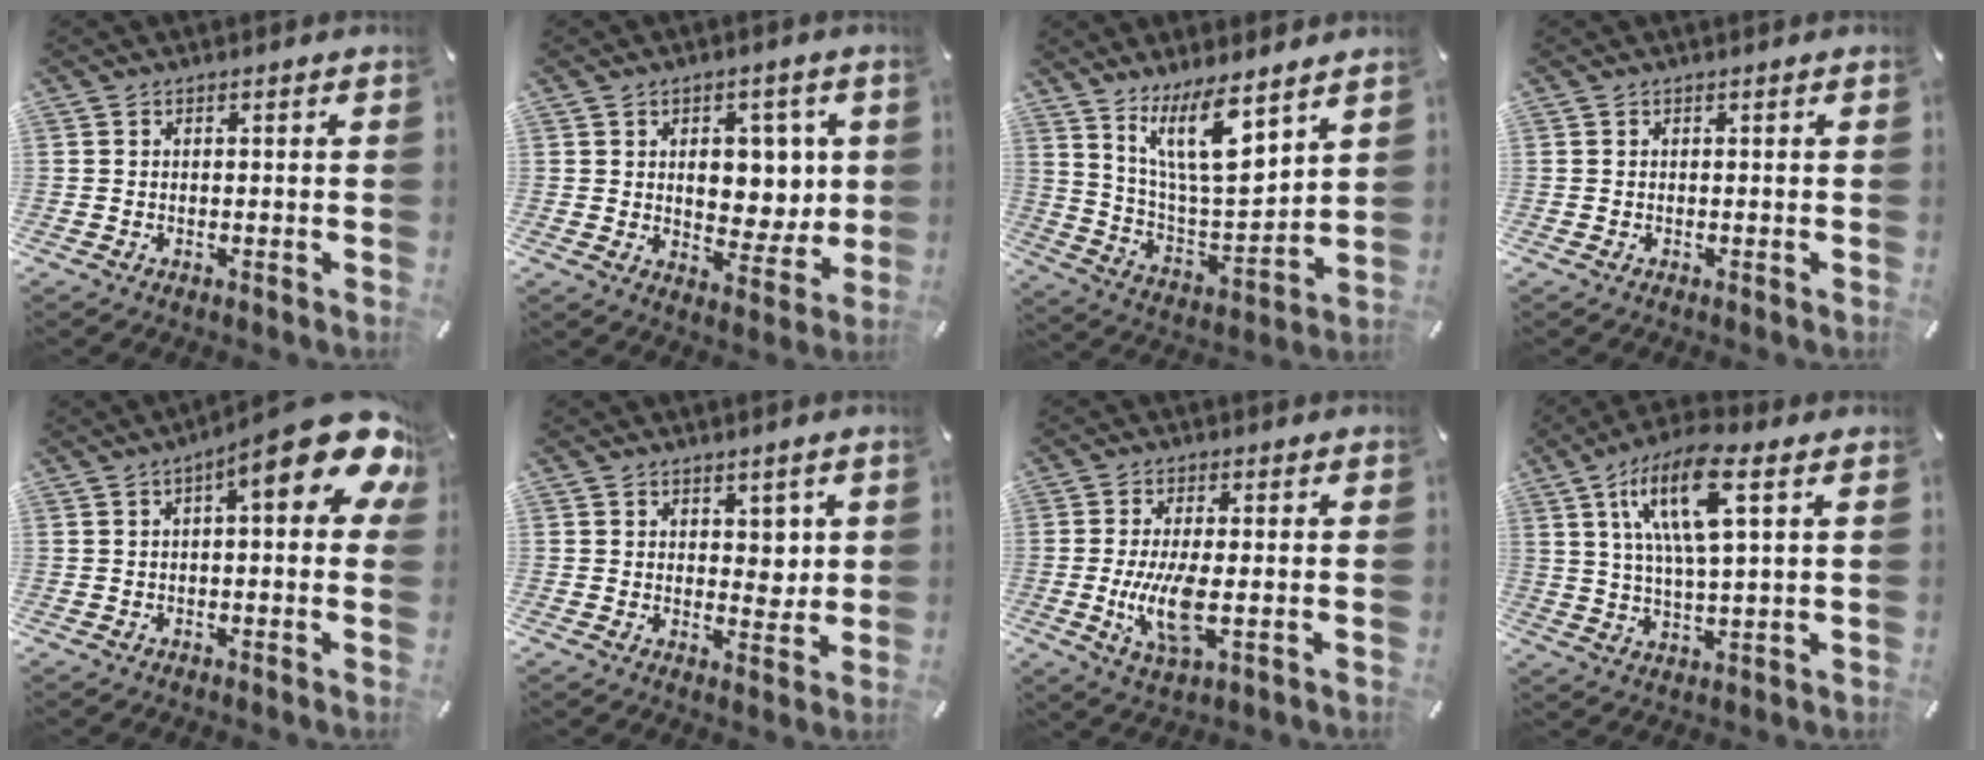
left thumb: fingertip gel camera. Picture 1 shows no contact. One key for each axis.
{"total": 8.4, "fx": 2.0, "fy": 6.4, "fz": 5.1, "tx": -0.056, "ty": -0.011, "tz": 0.030}
{"total": 15.4, "fx": 10.4, "fy": 4.5, "fz": 10.5, "tx": -0.203, "ty": -0.061, "tz": 0.178}
{"total": 0.0}
{"total": 14.9, "fx": 6.4, "fy": 4.3, "fz": 12.7, "tx": -0.171, "ty": -0.047, "tz": 0.099}
{"total": 4.6, "fx": 2.1, "fy": 3.4, "fz": 2.4, "tx": -0.013, "ty": -0.013, "tz": 0.030}
{"total": 9.8, "fx": -1.1, "fy": 3.4, "fz": 9.1, "tx": -0.199, "ty": -0.022, "tz": -0.019}
{"total": 14.6, "fx": 6.2, "fy": 4.2, "fz": 12.6, "tx": -0.253, "ty": 0.001, "tz": 0.102}